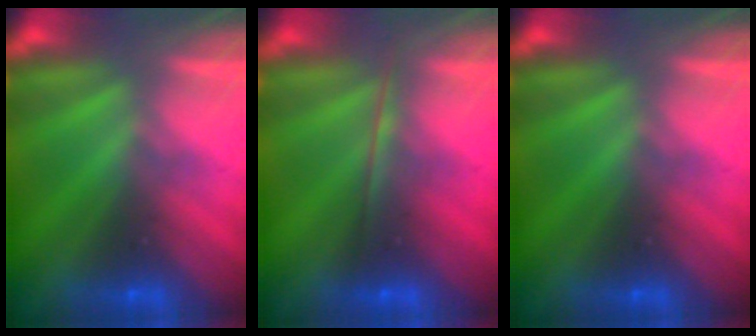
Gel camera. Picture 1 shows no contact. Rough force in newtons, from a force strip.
{"total": 1.7}
{"total": 0.0}